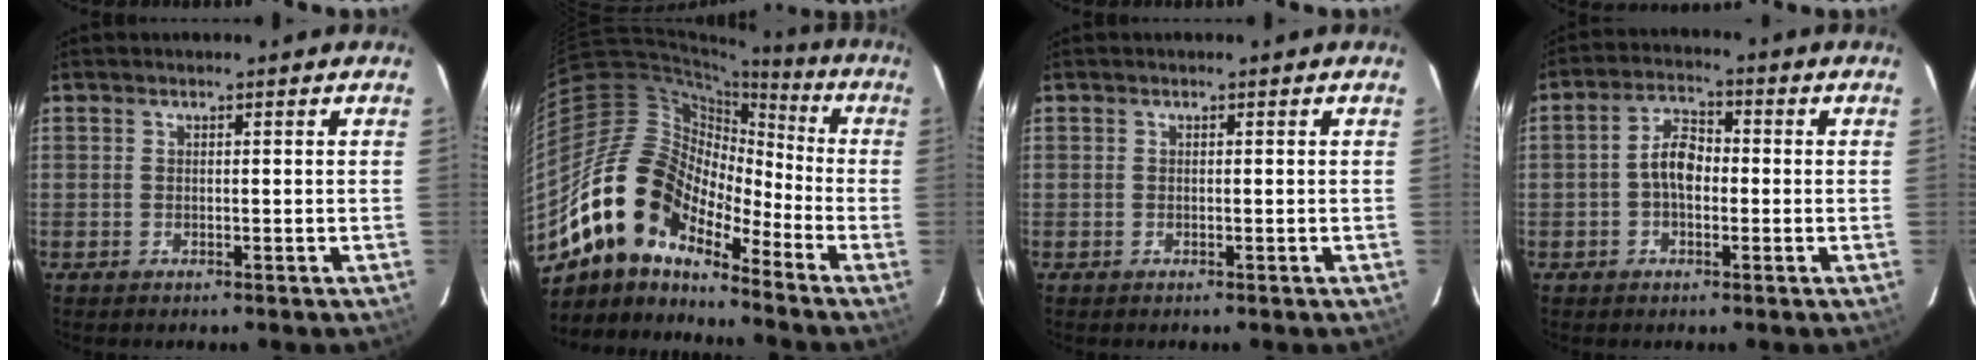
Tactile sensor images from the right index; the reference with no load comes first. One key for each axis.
{"total": 16.2, "fx": -11.9, "fy": 7.7, "fz": 8.0, "tx": -0.138, "ty": 0.008, "tz": -0.237}
{"total": 0.0}
{"total": 5.5, "fx": -0.8, "fy": 3.3, "fz": 4.4, "tx": -0.084, "ty": 0.018, "tz": -0.015}